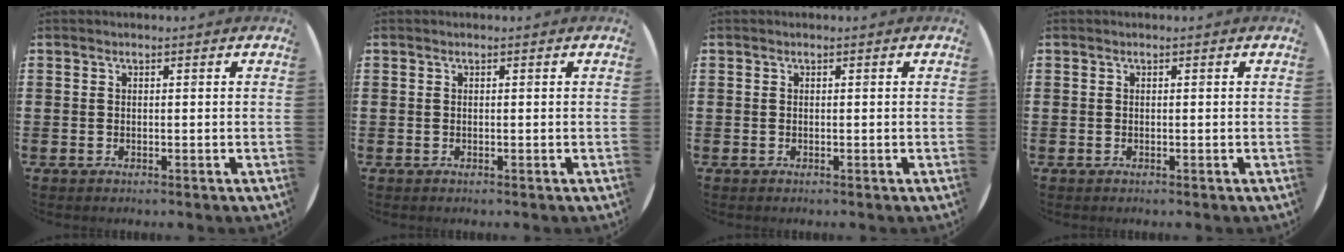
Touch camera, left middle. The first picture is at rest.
{"total": 0.0}
{"total": 0.0}
{"total": 0.0}